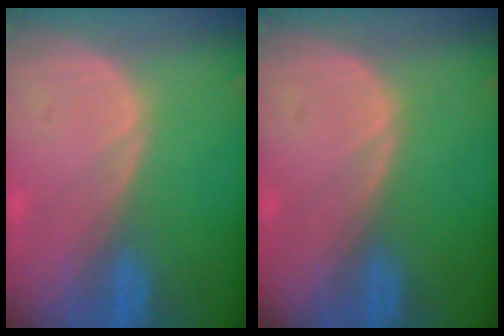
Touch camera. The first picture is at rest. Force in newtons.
{"total": 0.0}